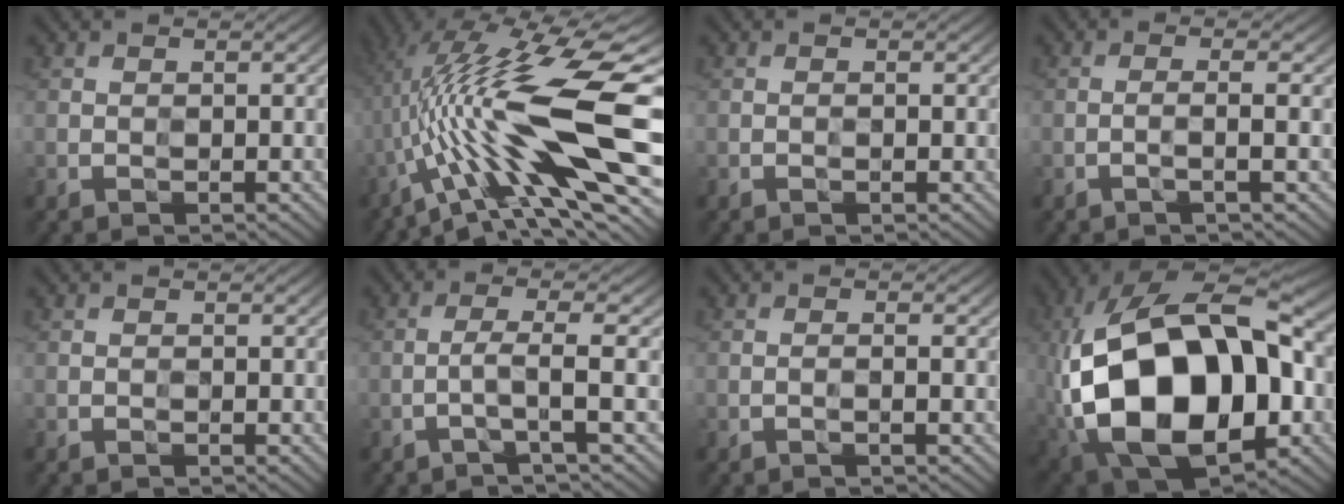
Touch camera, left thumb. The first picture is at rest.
{"total": 15.9, "force": [-1.7, 4.1, 15.2], "torque": [-0.252, 0.025, -0.037]}
{"total": 0.0}
{"total": 2.3, "force": [-0.7, 0.4, 2.2], "torque": [-0.034, 0.007, -0.016]}
{"total": 0.0}
{"total": 3.5, "force": [-1.1, 0.3, 3.3], "torque": [-0.059, 0.016, -0.029]}
{"total": 1.0, "force": [-0.4, 0.0, 1.0], "torque": [-0.018, 0.002, -0.006]}
{"total": 21.0, "force": [-2.6, 13.4, 15.9], "torque": [-0.360, -0.018, -0.032]}